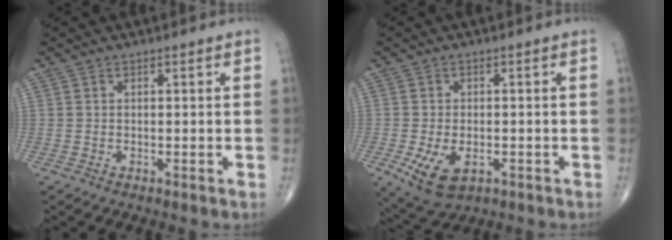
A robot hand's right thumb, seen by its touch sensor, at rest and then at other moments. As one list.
[{"total": 7.8, "force": [-2.7, 4.5, 5.8], "torque": [-0.107, -0.004, -0.036]}]